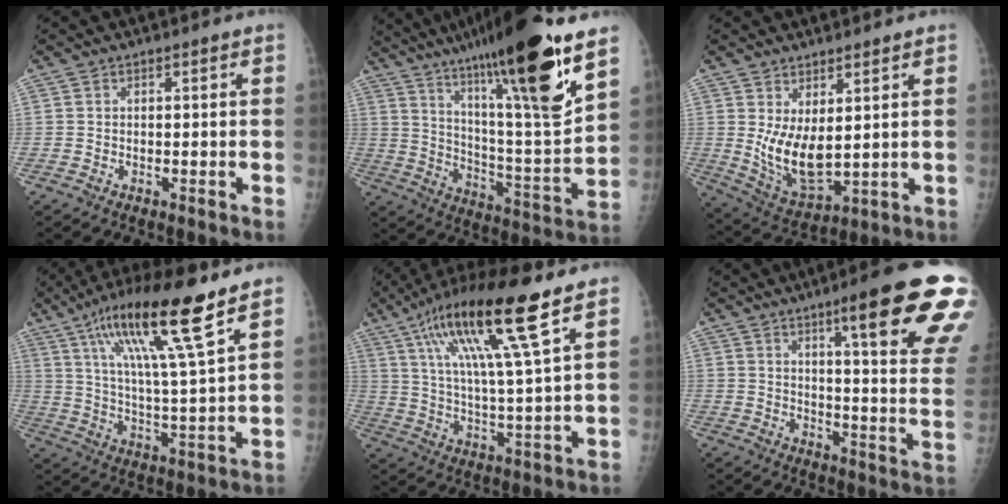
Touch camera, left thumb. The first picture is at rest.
{"total": 26.5, "force": [16.5, 3.0, 20.6], "torque": [-0.318, -0.062, 0.276]}
{"total": 9.6, "force": [1.9, 4.4, 8.3], "torque": [-0.141, -0.035, 0.056]}
{"total": 17.9, "force": [10.4, 1.9, 14.4], "torque": [-0.250, -0.039, 0.186]}
{"total": 19.1, "force": [9.9, 2.2, 16.2], "torque": [-0.292, -0.025, 0.176]}
{"total": 21.9, "force": [12.2, 2.4, 18.0], "torque": [-0.214, -0.049, 0.157]}